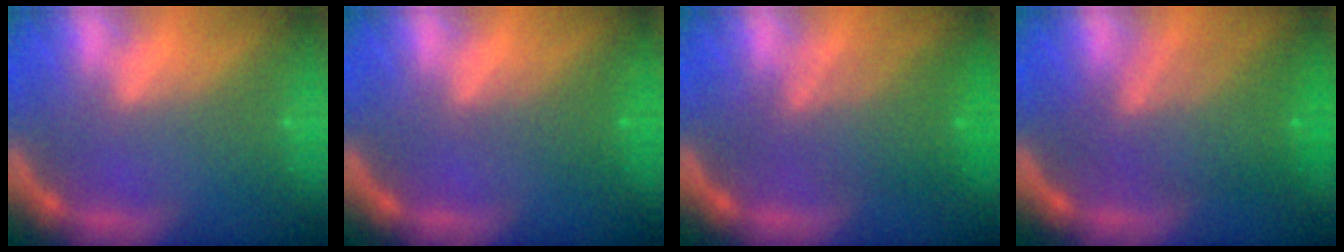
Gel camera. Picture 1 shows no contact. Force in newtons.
{"total": 2.0}
{"total": 5.5}
{"total": 7.1}